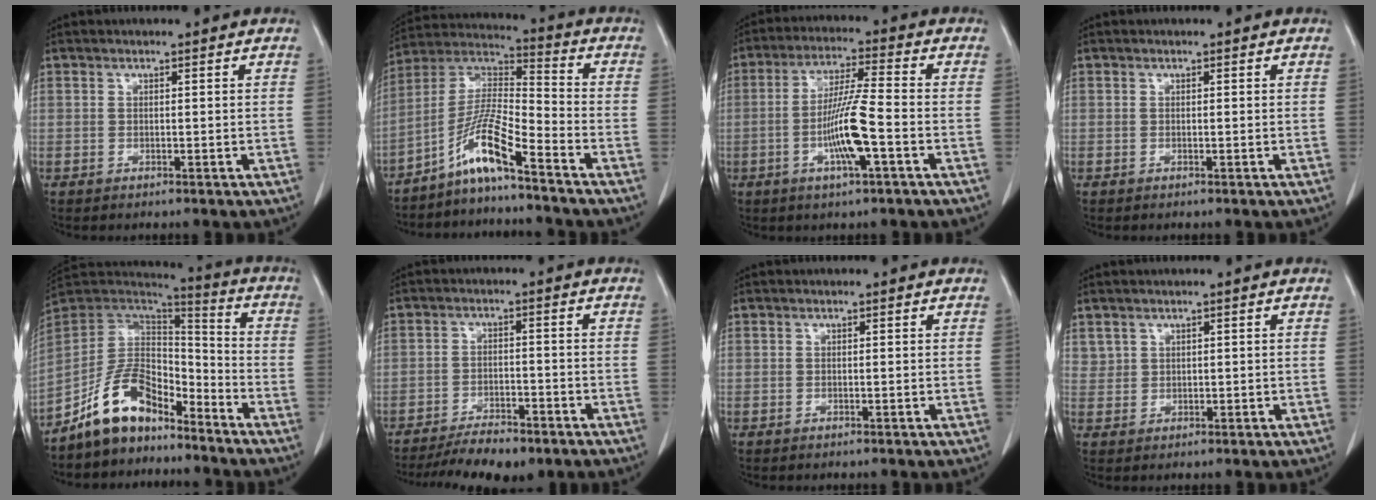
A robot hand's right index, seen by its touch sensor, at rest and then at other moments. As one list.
[{"total": 9.6, "force": [-6.5, 0.2, 7.0], "torque": [-0.147, 0.009, -0.128]}, {"total": 9.5, "force": [-2.7, 0.2, 9.1], "torque": [-0.175, -0.003, -0.052]}, {"total": 0.0}, {"total": 11.9, "force": [-8.9, 5.4, 5.7], "torque": [-0.112, 0.036, -0.168]}, {"total": 9.3, "force": [-7.5, 2.8, 4.8], "torque": [-0.070, -0.009, -0.116]}, {"total": 0.0}, {"total": 1.8, "force": [1.2, 1.4, 0.1], "torque": [0.011, 0.006, 0.021]}]